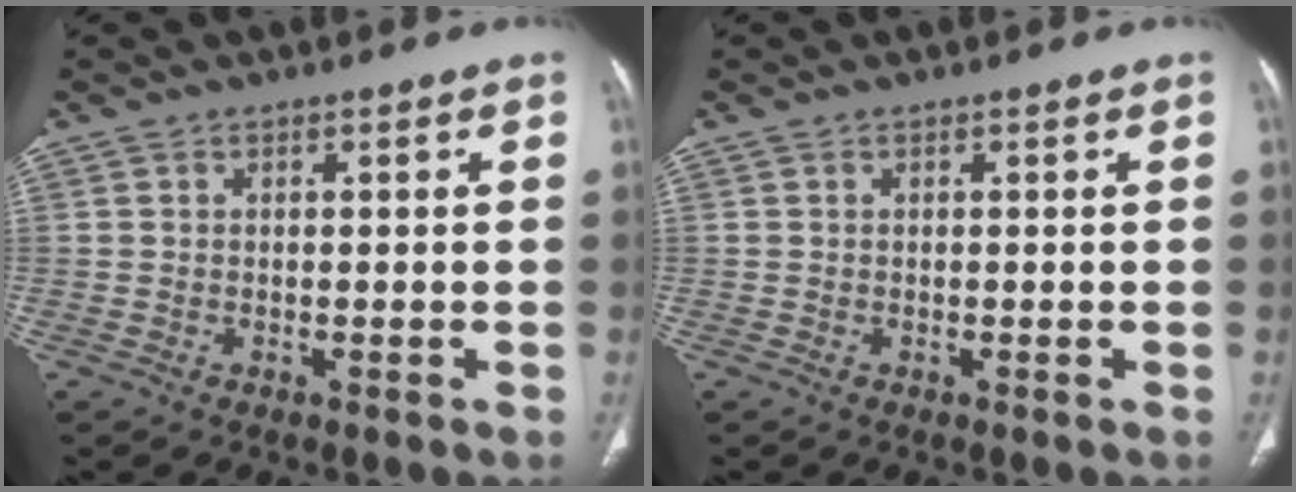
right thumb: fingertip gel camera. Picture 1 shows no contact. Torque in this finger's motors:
{"motor_torque": [0.10, -0.11, 0.19, -0.04, 0.02]}